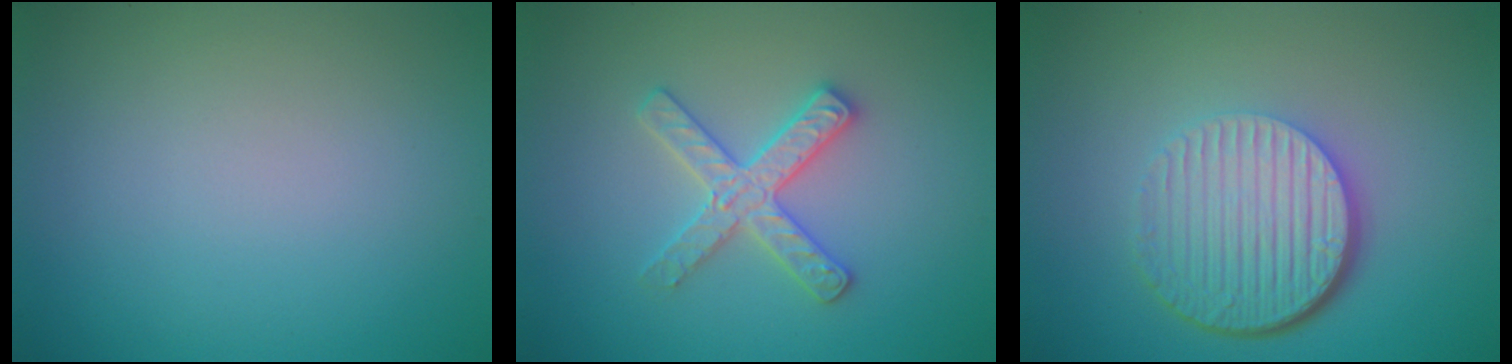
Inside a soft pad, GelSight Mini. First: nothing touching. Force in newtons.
{"total": 2.9, "press": 2.9, "slide": 0.5}
{"total": 6.9, "press": 4.5, "slide": 5.3}